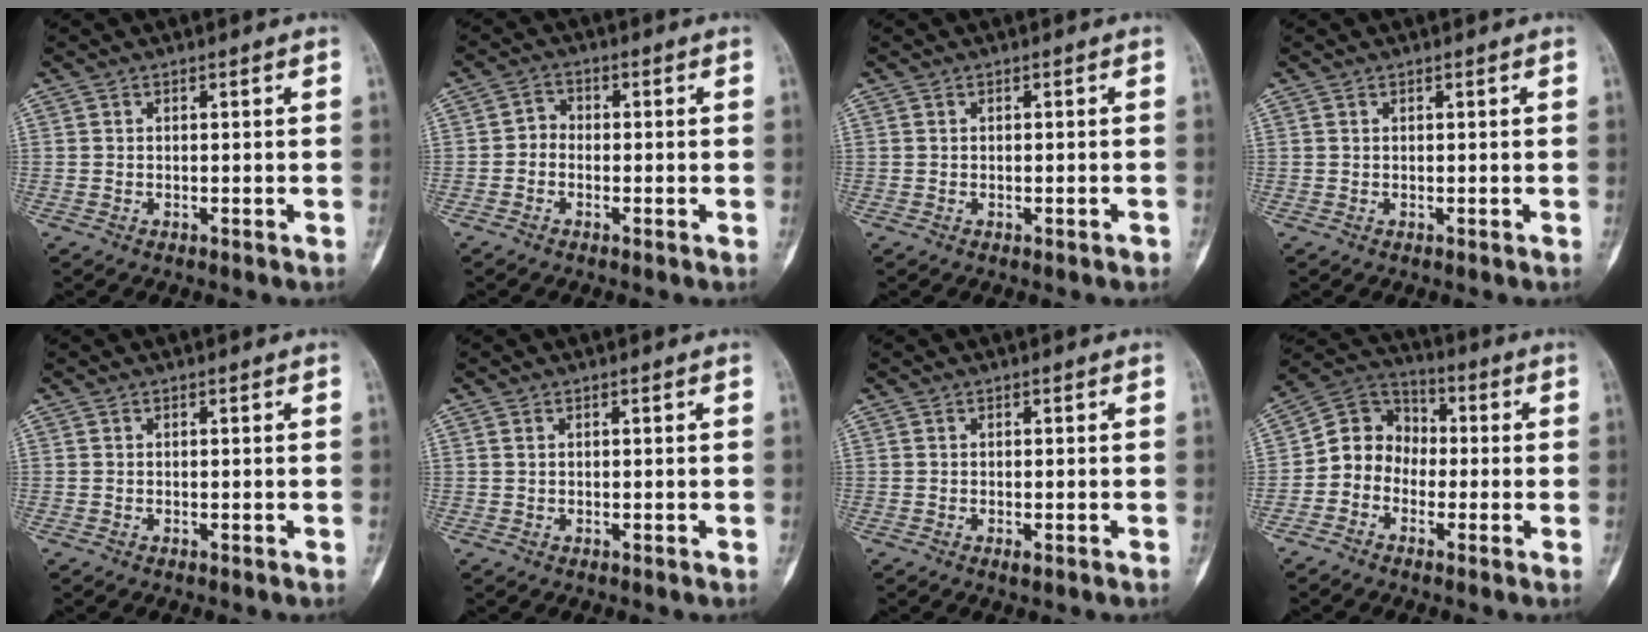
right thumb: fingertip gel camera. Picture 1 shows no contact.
{"total": 2.4, "force": [-0.9, 2.0, 1.0], "torque": [0.001, 0.009, -0.028]}
{"total": 0.6, "force": [-0.3, 0.2, 0.5], "torque": [-0.006, 0.000, -0.001]}
{"total": 0.0}
{"total": 0.0}
{"total": 0.7, "force": [0.3, 0.4, 0.4], "torque": [-0.010, 0.004, 0.008]}
{"total": 0.8, "force": [-0.5, 0.1, 0.7], "torque": [-0.008, -0.004, -0.005]}
{"total": 9.0, "force": [-1.7, 8.0, 3.8], "torque": [-0.034, 0.045, -0.051]}